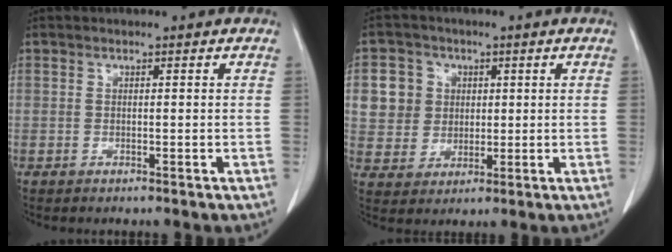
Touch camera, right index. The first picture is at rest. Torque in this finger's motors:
{"motor_torque": [0.33, 0.28, 0.05, 0.02]}